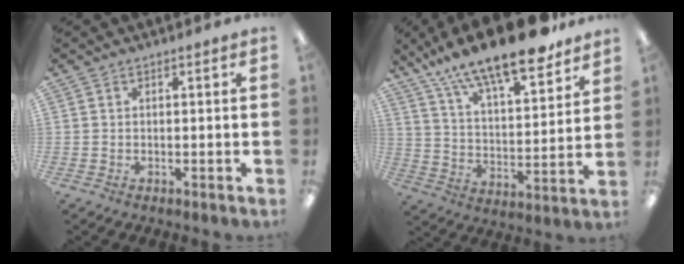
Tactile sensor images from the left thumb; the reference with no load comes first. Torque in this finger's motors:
{"motor_torque": [0.41, 0.50, 1.45, -1.32, 0.20]}